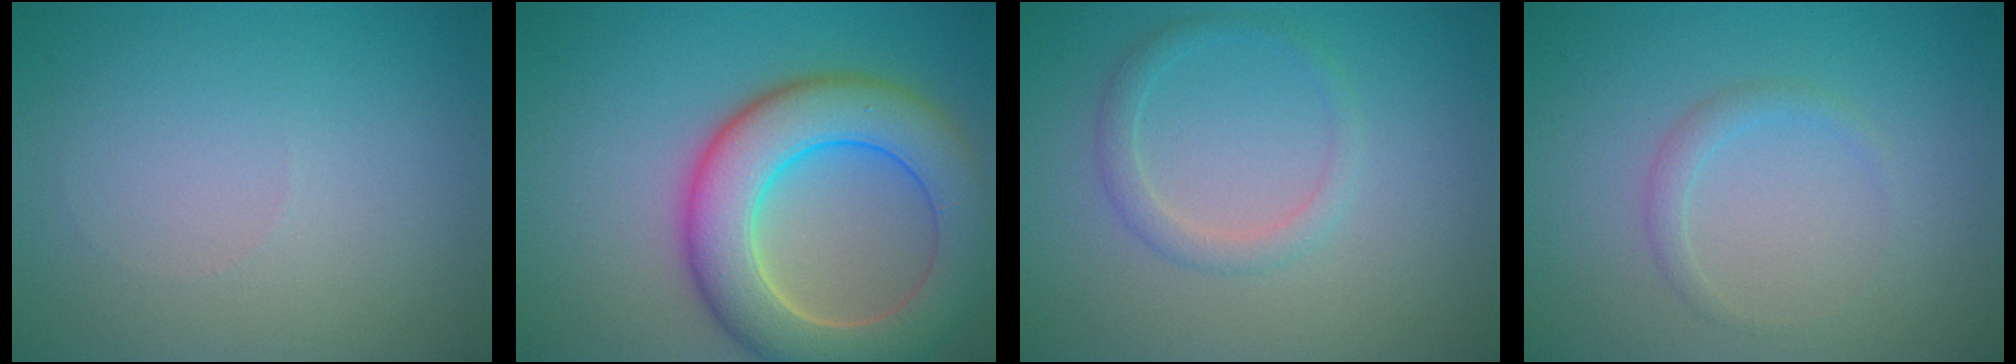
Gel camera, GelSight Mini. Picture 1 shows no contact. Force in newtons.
{"total": 9.3, "press": 9.3, "slide": 0.6}
{"total": 1.7, "press": 1.7, "slide": 0.1}
{"total": 1.2, "press": 1.2, "slide": 0.1}